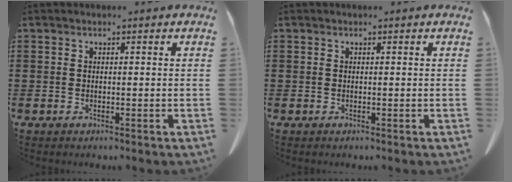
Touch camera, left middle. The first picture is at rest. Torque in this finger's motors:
{"motor_torque": [-0.01, 0.02, 0.00, 0.00]}